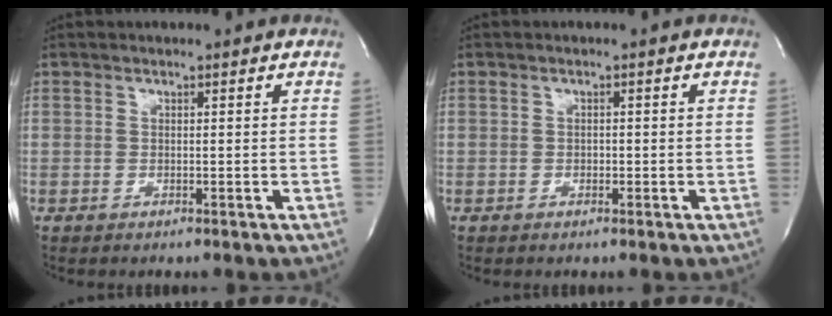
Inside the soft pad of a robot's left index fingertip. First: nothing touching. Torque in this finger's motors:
{"motor_torque": [0.00, 0.01, -0.02, -0.01]}